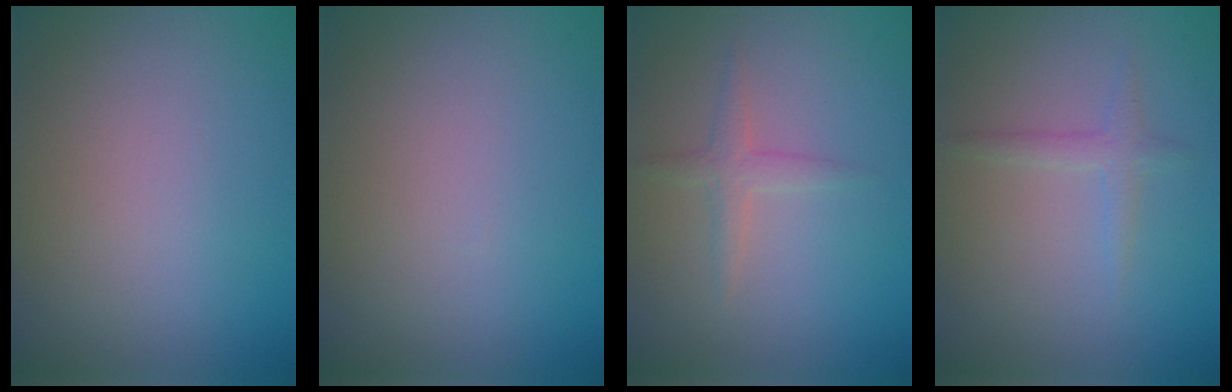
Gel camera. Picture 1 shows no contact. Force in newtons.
{"total": 0.0}
{"total": 1.6, "press": 1.6, "slide": 0.1}
{"total": 1.4, "press": 1.4, "slide": 0.1}